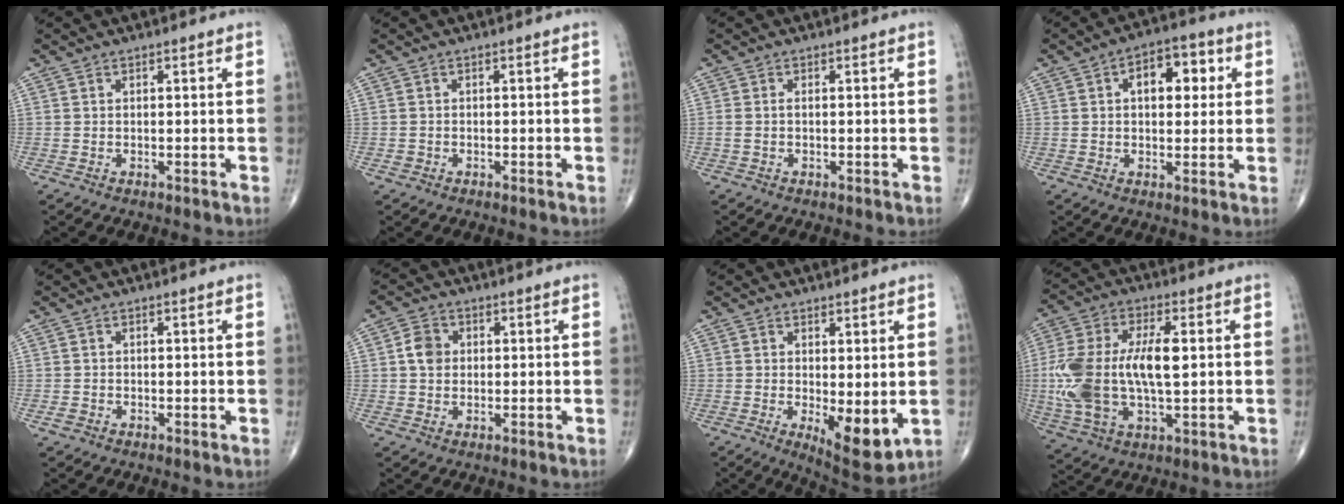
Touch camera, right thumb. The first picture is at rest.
{"total": 0.7, "force": [-0.4, 0.6, 0.2], "torque": [-0.005, 0.002, -0.008]}
{"total": 0.9, "force": [-0.1, 0.3, 0.9], "torque": [-0.023, 0.000, -0.002]}
{"total": 9.1, "force": [2.2, 5.3, 7.1], "torque": [-0.072, 0.013, 0.028]}
{"total": 1.1, "force": [-0.5, 0.8, 0.5], "torque": [-0.012, 0.002, -0.009]}
{"total": 4.3, "force": [0.6, 3.5, 2.4], "torque": [-0.035, 0.003, 0.005]}
{"total": 8.7, "force": [-1.2, 3.3, 7.9], "torque": [-0.107, -0.026, -0.006]}
{"total": 18.1, "force": [0.4, 8.6, 15.9], "torque": [-0.348, 0.008, 0.010]}